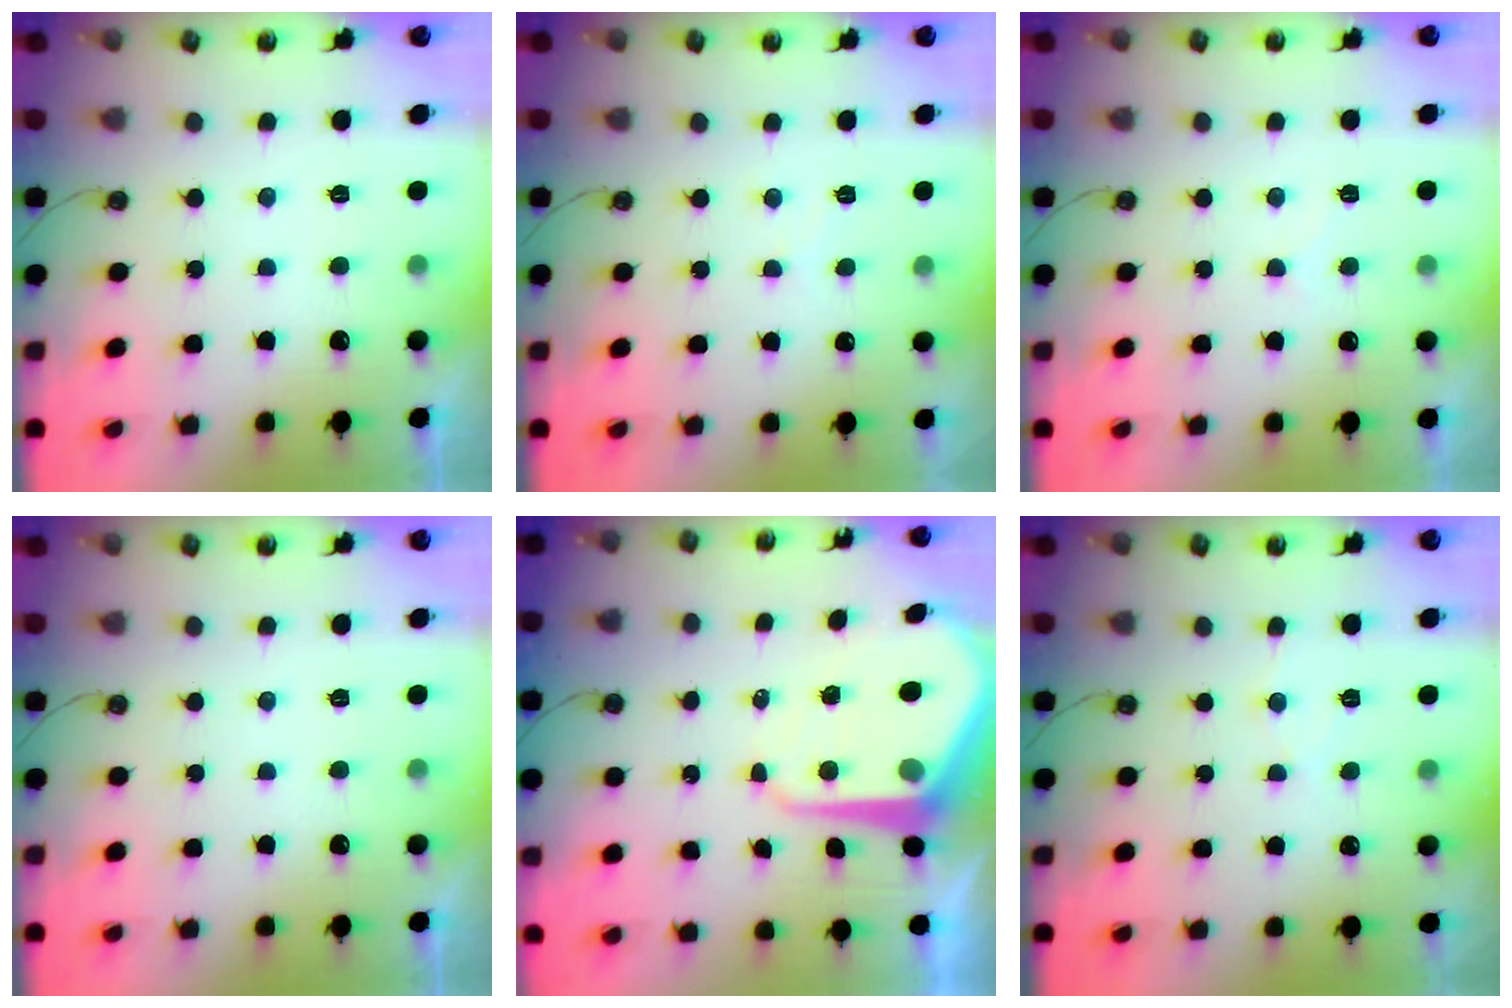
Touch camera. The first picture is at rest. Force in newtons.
{"total": 3.6, "press": 3.5, "slide": 0.6}
{"total": 5.5, "press": 5.4, "slide": 0.7}
{"total": 0.0}
{"total": 10.8, "press": 10.7, "slide": 1.0}
{"total": 4.9, "press": 4.9, "slide": 0.5}